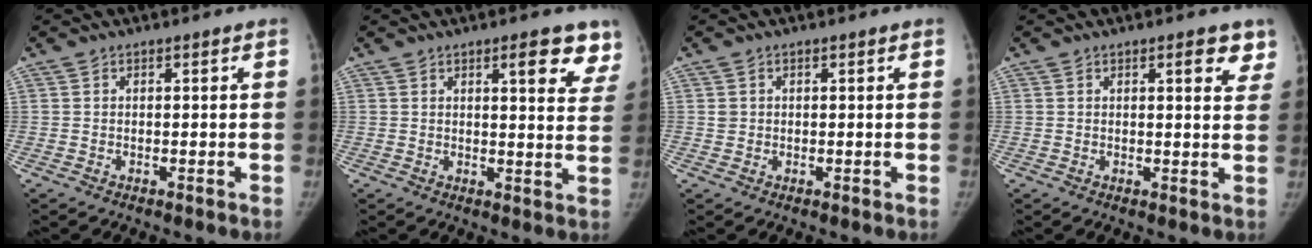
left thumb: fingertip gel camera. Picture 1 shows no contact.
{"total": 9.1, "force": [5.9, 2.6, 6.4], "torque": [-0.045, -0.028, 0.068]}
{"total": 1.2, "force": [0.2, 1.2, 0.3], "torque": [0.000, 0.001, 0.005]}
{"total": 4.8, "force": [2.9, 1.7, 3.4], "torque": [-0.018, -0.012, 0.032]}